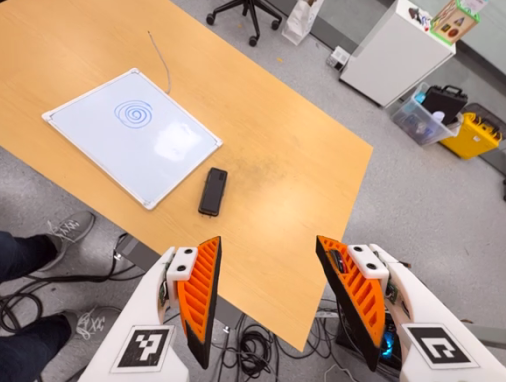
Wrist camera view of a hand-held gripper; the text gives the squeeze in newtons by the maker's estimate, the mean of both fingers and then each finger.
{"total": 0.0}